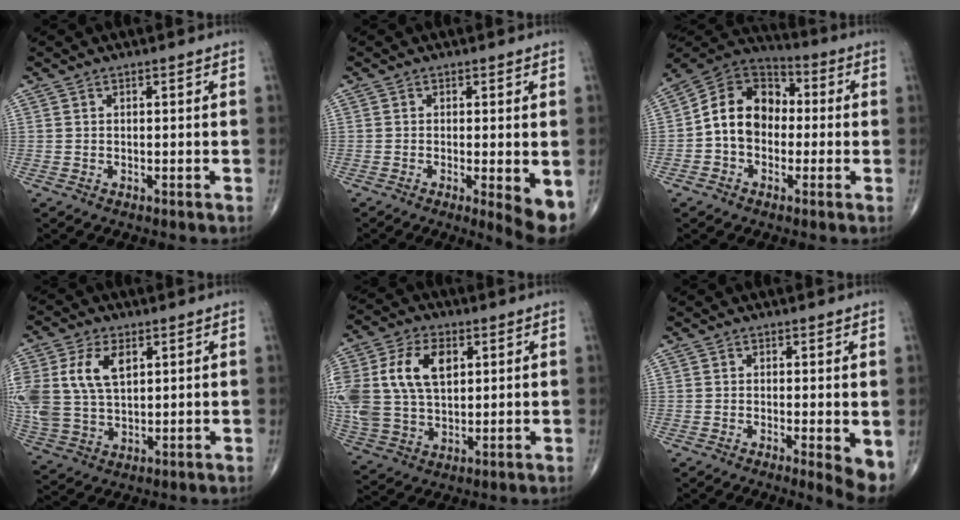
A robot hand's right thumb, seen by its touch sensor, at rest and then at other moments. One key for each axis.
{"total": 5.8, "fx": -1.2, "fy": 1.3, "fz": 5.5, "tx": -0.085, "ty": -0.018, "tz": -0.021}
{"total": 12.5, "fx": -1.0, "fy": 9.8, "fz": 7.8, "tx": -0.108, "ty": 0.041, "tz": -0.031}
{"total": 14.6, "fx": 4.0, "fy": 9.2, "fz": 10.7, "tx": -0.238, "ty": -0.001, "tz": 0.084}
{"total": 18.8, "fx": 4.3, "fy": 12.3, "fz": 13.5, "tx": -0.297, "ty": 0.004, "tz": 0.084}
{"total": 4.9, "fx": -0.7, "fy": 1.2, "fz": 4.7, "tx": -0.071, "ty": -0.015, "tz": -0.014}